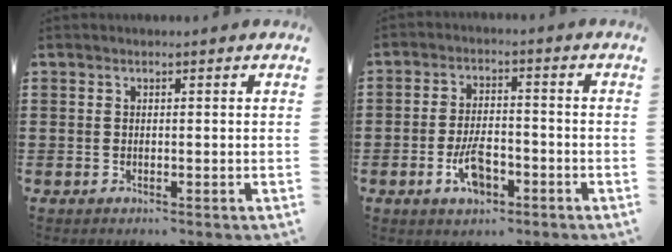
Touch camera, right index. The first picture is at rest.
{"total": 6.2, "force": [-2.6, 2.9, 4.8], "torque": [-0.105, 0.002, -0.052]}